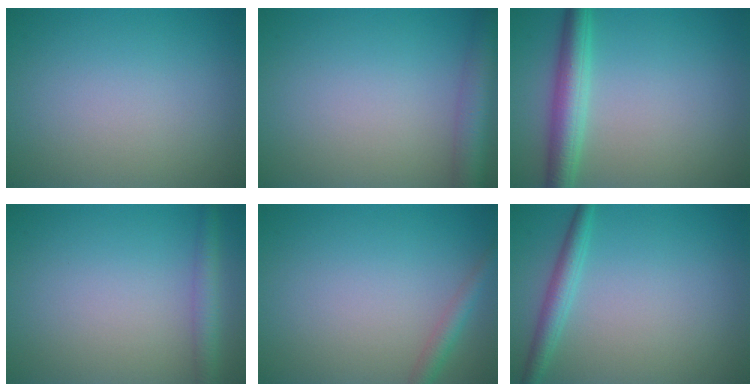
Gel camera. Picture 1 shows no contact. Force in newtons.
{"total": 4.5, "press": 4.5, "slide": 0.2}
{"total": 4.1, "press": 4.1, "slide": 0.0}
{"total": 2.4, "press": 2.4, "slide": 0.1}
{"total": 1.8, "press": 1.8, "slide": 0.0}
{"total": 2.3, "press": 2.3, "slide": 0.1}